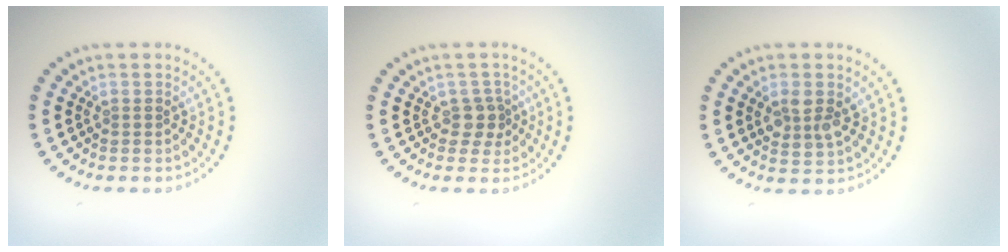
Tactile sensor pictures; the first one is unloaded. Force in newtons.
{"total": 1.8, "press": 1.5, "slide": 1.1}
{"total": 2.6, "press": 2.5, "slide": 0.7}